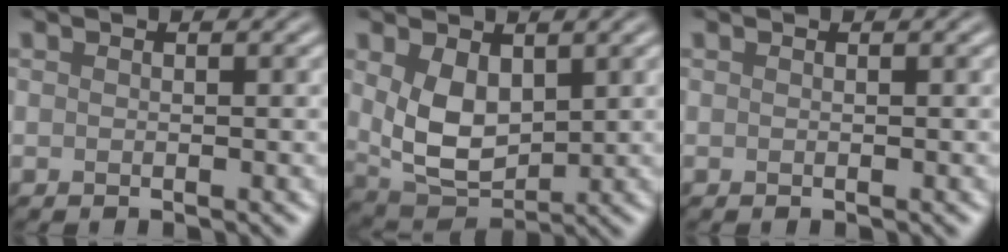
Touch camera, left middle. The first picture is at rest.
{"total": 5.5, "force": [1.2, 3.5, 4.0], "torque": [-0.091, -0.008, 0.033]}
{"total": 0.0}